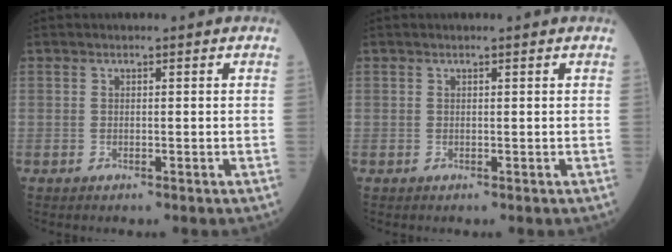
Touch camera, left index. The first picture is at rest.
{"total": 0.0}